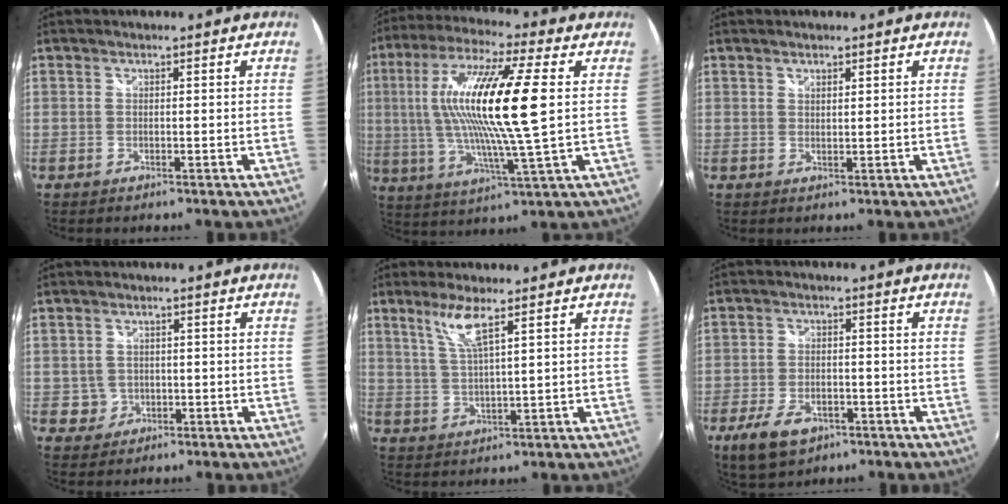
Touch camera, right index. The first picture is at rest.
{"total": 19.3, "force": [2.7, 2.2, 19.0], "torque": [-0.349, 0.005, 0.043]}
{"total": 1.2, "force": [1.0, 0.4, 0.4], "torque": [-0.004, 0.000, 0.017]}
{"total": 3.2, "force": [-0.3, 3.2, 0.1], "torque": [0.002, 0.013, 0.002]}
{"total": 5.5, "force": [3.3, 0.1, 4.4], "torque": [-0.093, -0.006, 0.069]}
{"total": 9.2, "force": [-5.4, 5.1, 5.4], "torque": [-0.134, -0.015, -0.090]}